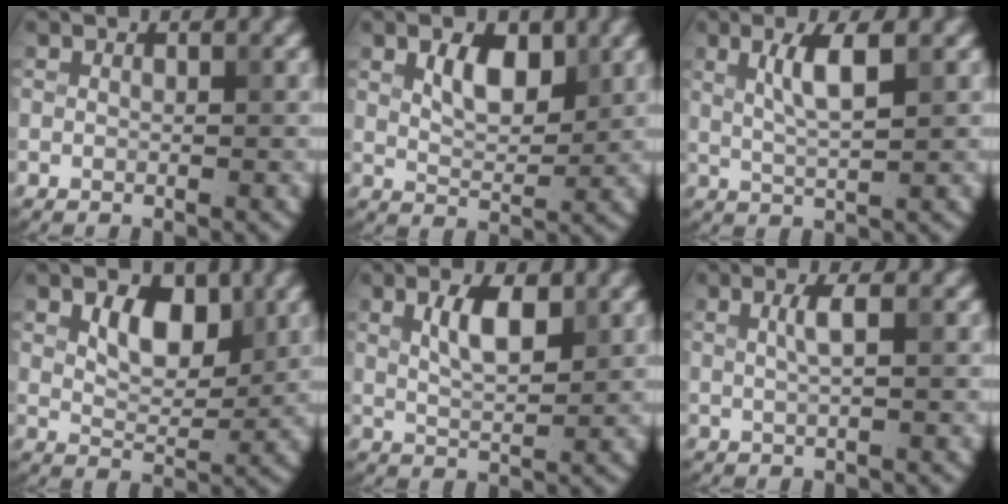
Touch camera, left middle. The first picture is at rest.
{"total": 3.5, "force": [1.6, 1.7, 2.6], "torque": [-0.048, 0.000, 0.029]}
{"total": 3.5, "force": [1.3, 0.7, 3.2], "torque": [-0.060, -0.001, 0.025]}
{"total": 4.3, "force": [1.8, 2.4, 3.0], "torque": [-0.054, -0.001, 0.028]}
{"total": 3.4, "force": [1.5, 1.2, 2.9], "torque": [-0.057, 0.001, 0.028]}
{"total": 1.8, "force": [0.4, 0.5, 1.7], "torque": [-0.031, 0.002, 0.005]}